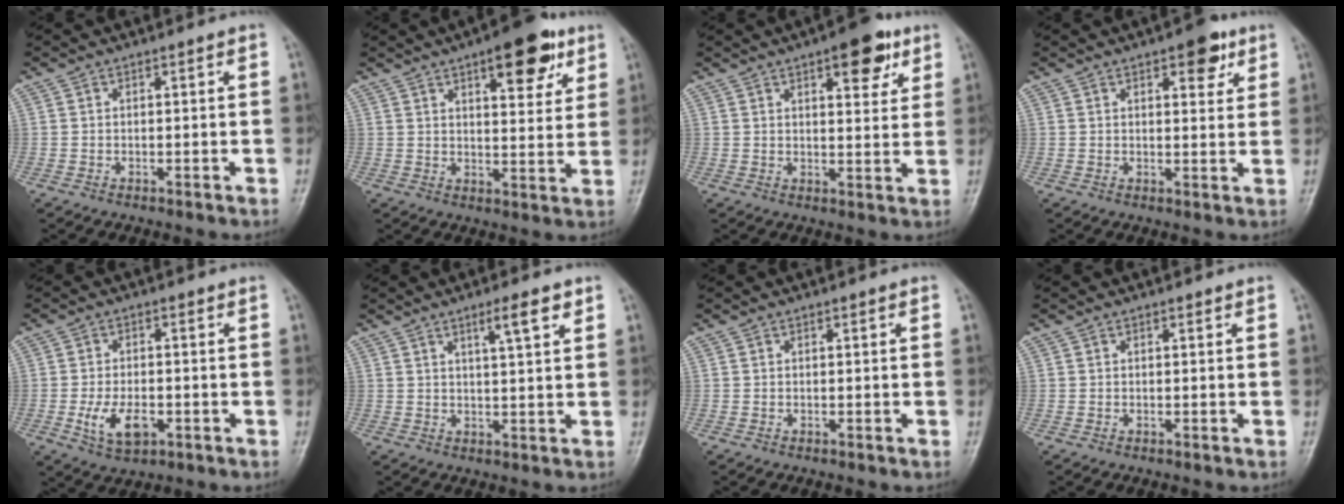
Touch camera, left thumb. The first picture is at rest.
{"total": 12.0, "force": [6.7, 4.7, 8.7], "torque": [-0.086, -0.027, 0.089]}
{"total": 9.1, "force": [5.0, 3.7, 6.6], "torque": [-0.062, -0.019, 0.064]}
{"total": 5.9, "force": [3.3, 2.6, 4.2], "torque": [-0.033, -0.013, 0.039]}
{"total": 6.7, "force": [-2.0, 3.9, 5.1], "torque": [-0.091, 0.001, -0.029]}
{"total": 4.8, "force": [2.8, 0.6, 3.9], "torque": [-0.059, -0.013, 0.046]}
{"total": 0.0}
{"total": 0.0}